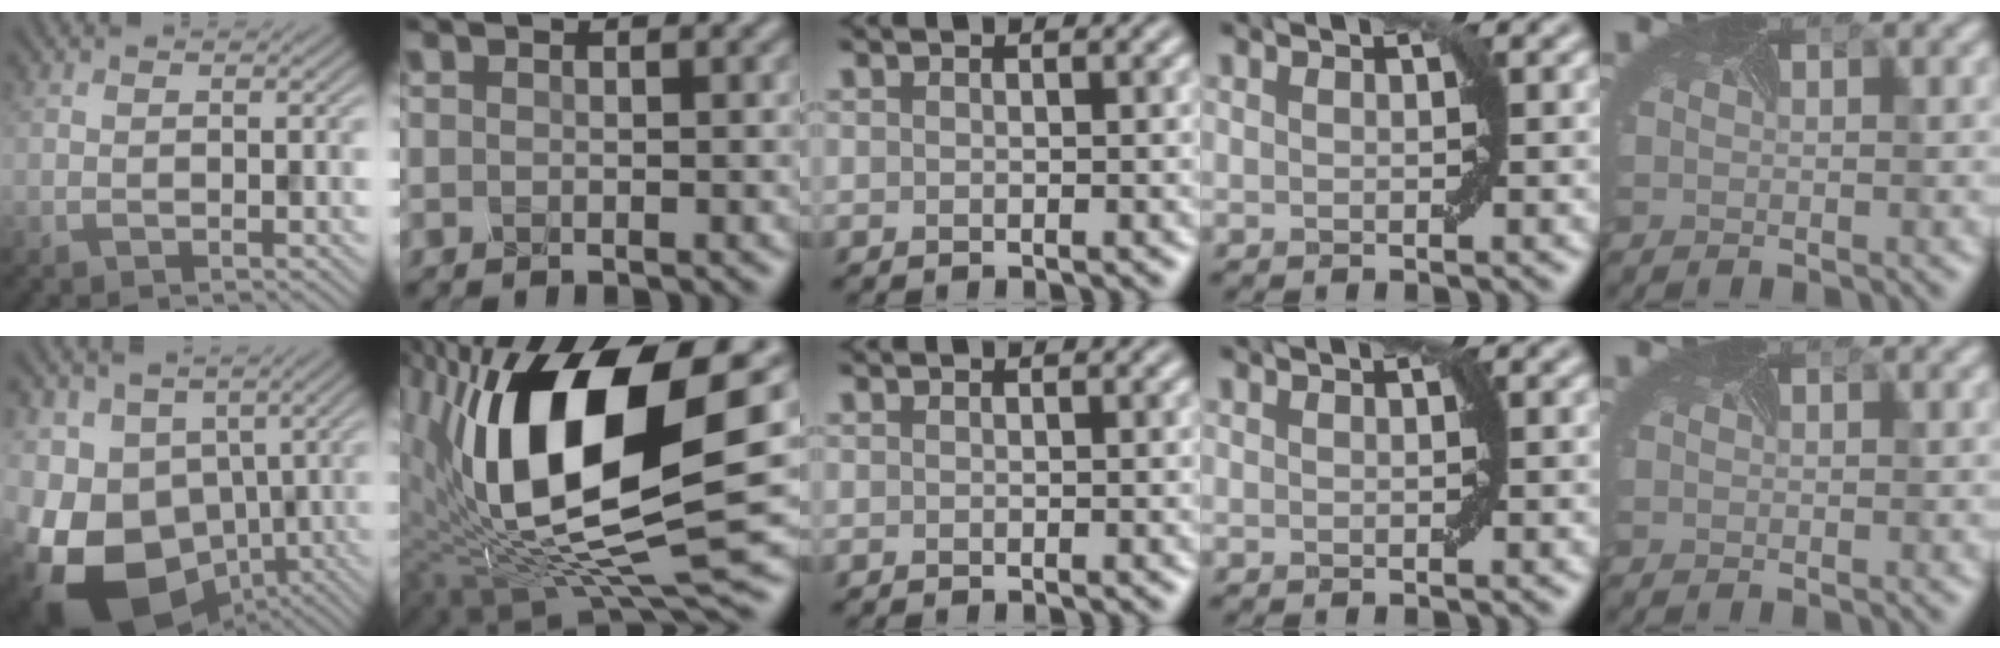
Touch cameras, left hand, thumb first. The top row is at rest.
{"thumb": {"total": 17.9, "force": [-6.5, 12.6, 11.0], "torque": [-0.254, -0.034, -0.081]}, "index": {"total": 14.8, "force": [2.4, 6.6, 13.1], "torque": [-0.266, 0.000, 0.045]}}